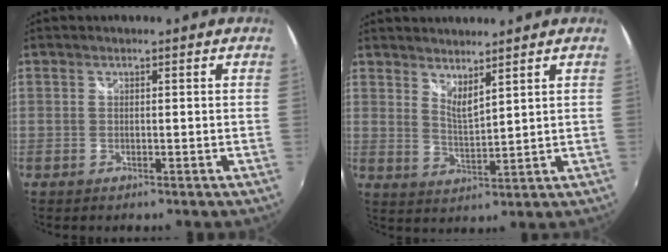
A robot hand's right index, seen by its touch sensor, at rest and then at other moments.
{"total": 4.5, "force": [3.9, 0.4, 2.2], "torque": [-0.036, -0.009, 0.065]}